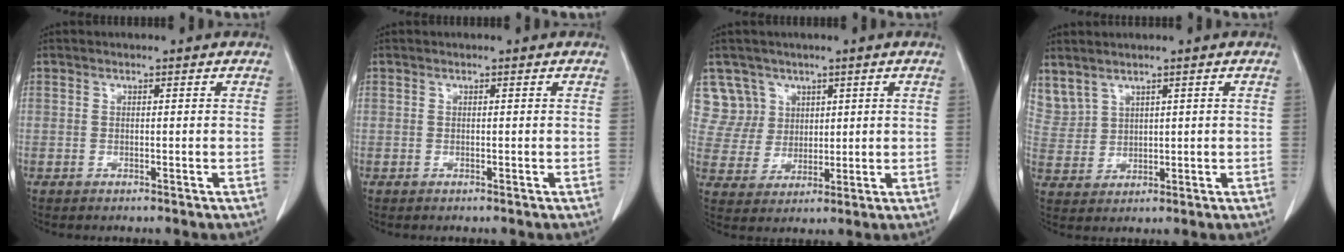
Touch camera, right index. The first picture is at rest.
{"total": 0.0}
{"total": 6.7, "force": [4.2, 5.2, -0.4], "torque": [0.013, 0.008, 0.094]}
{"total": 6.9, "force": [4.8, 4.3, 2.4], "torque": [-0.075, 0.016, 0.121]}